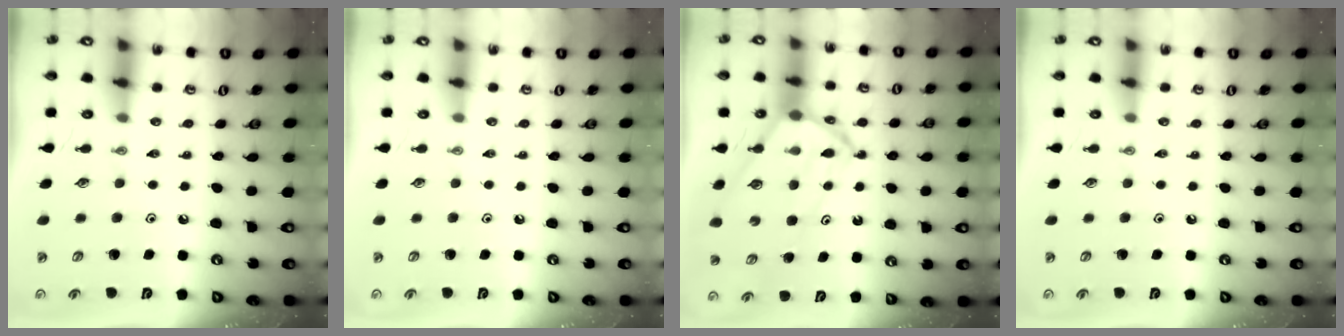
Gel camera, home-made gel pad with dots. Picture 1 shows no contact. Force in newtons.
{"total": 0.0}
{"total": 11.9, "press": 11.8, "slide": 1.1}
{"total": 0.0}